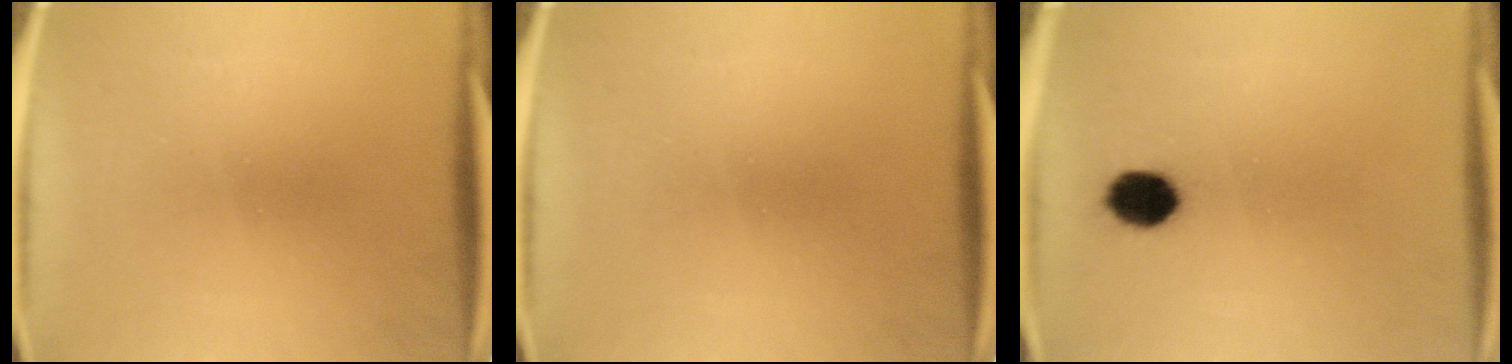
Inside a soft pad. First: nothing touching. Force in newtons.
{"total": 0.0}
{"total": 5.7}